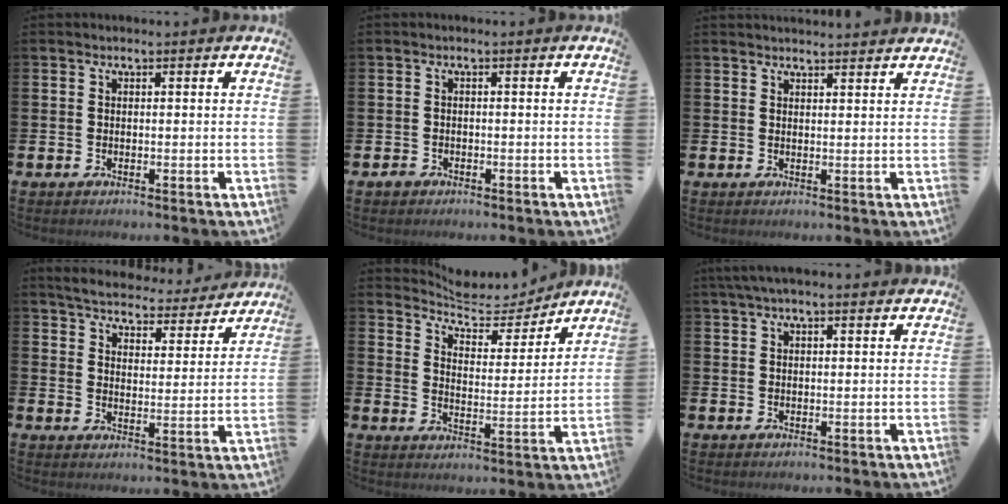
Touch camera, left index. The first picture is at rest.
{"total": 1.1, "force": [-0.7, 0.8, 0.2], "torque": [-0.008, 0.004, -0.016]}
{"total": 2.2, "force": [2.2, 0.0, -0.1], "torque": [0.008, -0.015, 0.038]}
{"total": 5.3, "force": [5.2, 0.8, 0.7], "torque": [-0.038, -0.038, 0.087]}
{"total": 7.3, "force": [7.1, 1.5, 1.3], "torque": [-0.055, -0.047, 0.126]}
{"total": 2.6, "force": [2.1, 0.4, 1.5], "torque": [-0.030, 0.004, 0.037]}